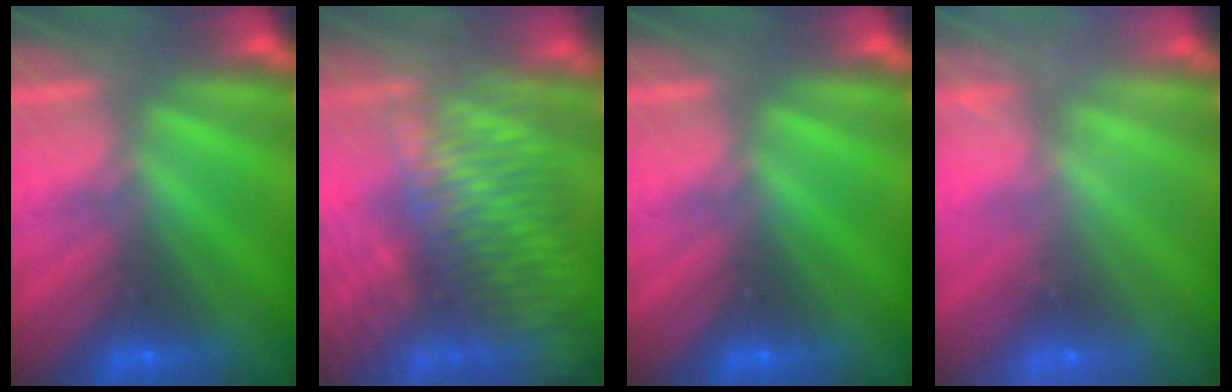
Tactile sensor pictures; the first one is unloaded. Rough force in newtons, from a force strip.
{"total": 8.4}
{"total": 0.0}
{"total": 2.7}